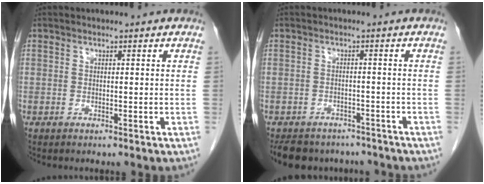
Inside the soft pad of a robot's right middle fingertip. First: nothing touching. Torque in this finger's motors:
{"motor_torque": [0.16, -0.14, -0.02, 0.03]}